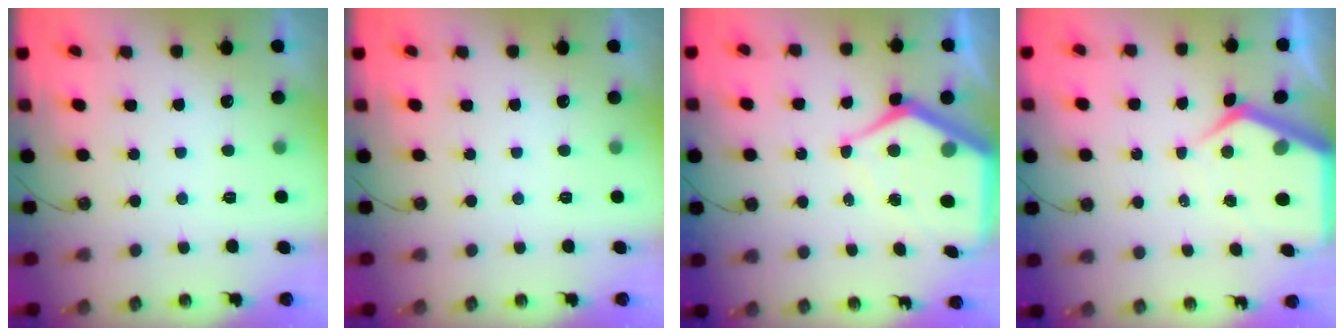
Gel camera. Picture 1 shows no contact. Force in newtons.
{"total": 0.0}
{"total": 12.6, "press": 12.5, "slide": 1.3}
{"total": 7.9, "press": 7.9, "slide": 0.8}